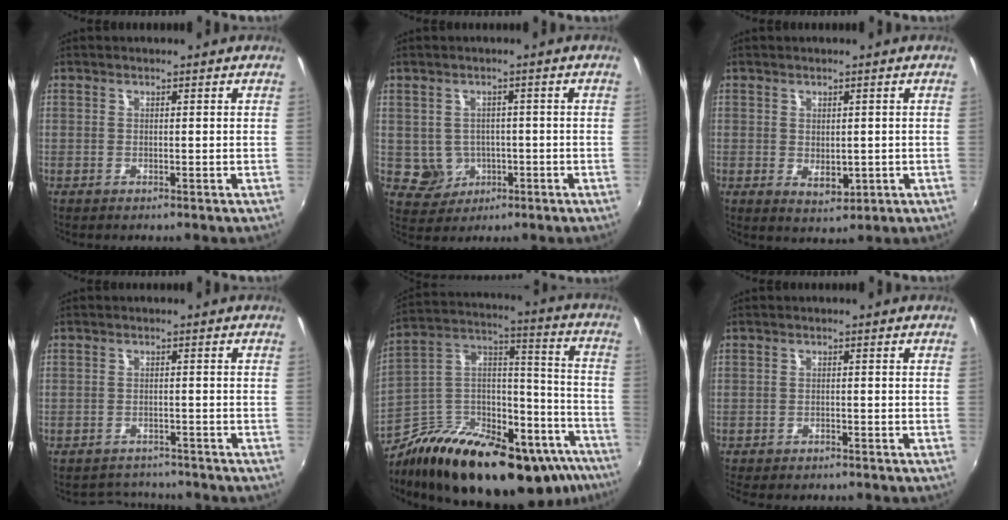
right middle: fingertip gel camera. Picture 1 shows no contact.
{"total": 5.4, "force": [-1.0, 5.2, 1.2], "torque": [-0.036, 0.007, 0.002]}
{"total": 3.2, "force": [0.6, 2.1, 2.3], "torque": [-0.032, -0.007, 0.014]}
{"total": 4.2, "force": [-3.9, 1.4, -0.1], "torque": [-0.007, 0.006, -0.060]}
{"total": 30.4, "force": [-20.6, 13.6, 17.8], "torque": [-0.263, 0.041, -0.290]}
{"total": 2.8, "force": [-2.5, 0.9, 1.0], "torque": [-0.031, -0.017, -0.040]}